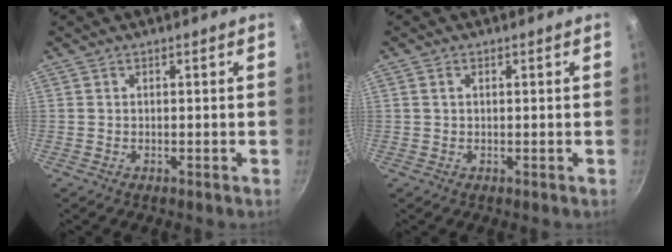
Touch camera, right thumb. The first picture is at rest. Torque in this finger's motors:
{"motor_torque": [-0.01, -0.16, -0.08, 0.31, 0.06]}